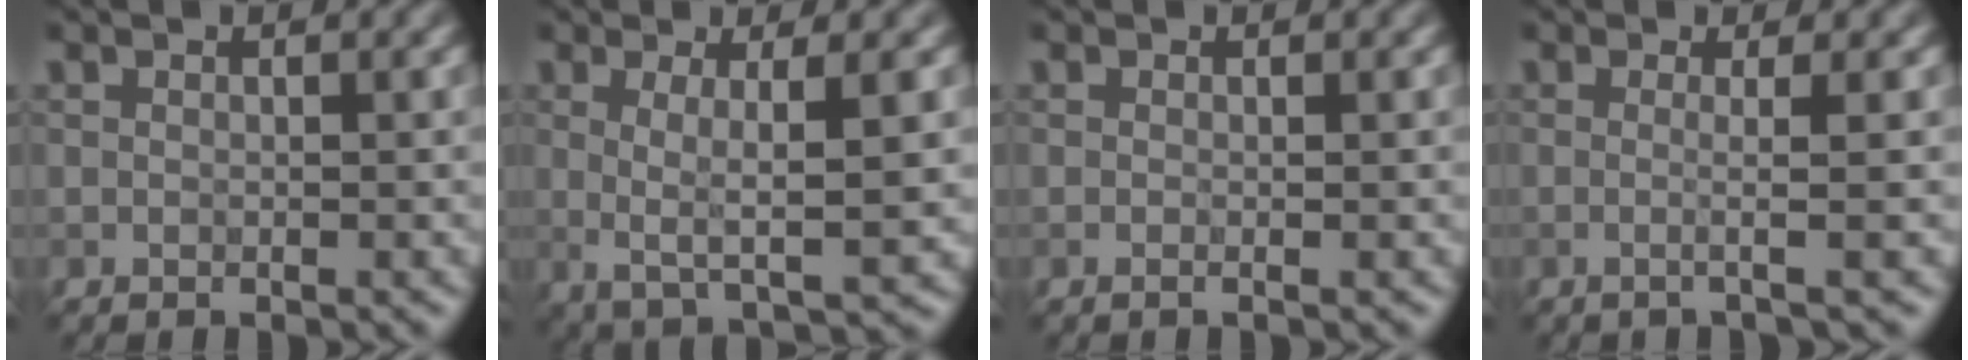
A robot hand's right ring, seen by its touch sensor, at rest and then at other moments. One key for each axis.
{"total": 4.6, "fx": 0.3, "fy": 1.0, "fz": 4.5, "tx": -0.076, "ty": -0.003, "tz": 0.006}
{"total": 0.8, "fx": -0.1, "fy": 0.2, "fz": 0.7, "tx": -0.009, "ty": -0.007, "tz": -0.006}
{"total": 2.3, "fx": -0.1, "fy": 0.5, "fz": 2.3, "tx": -0.036, "ty": -0.004, "tz": -0.018}